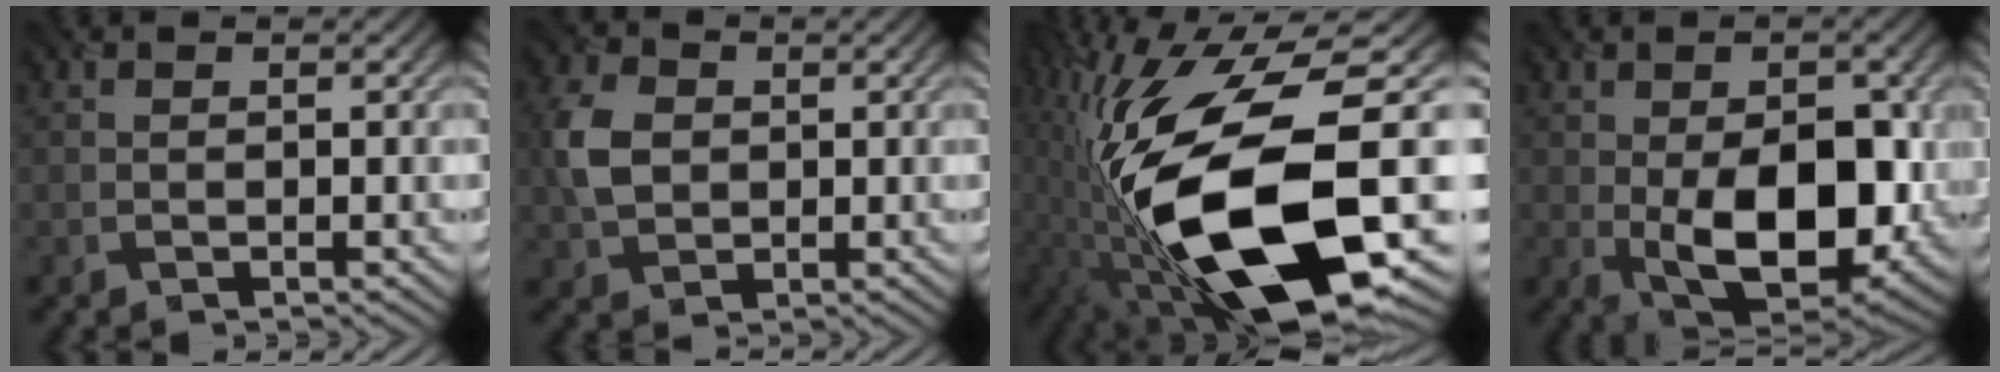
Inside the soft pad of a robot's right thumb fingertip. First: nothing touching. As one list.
[{"total": 4.9, "force": [0.4, 3.9, 2.9], "torque": [-0.080, 0.006, 0.005]}, {"total": 19.6, "force": [-5.8, 7.8, 17.1], "torque": [-0.341, -0.031, -0.092]}, {"total": 13.6, "force": [-2.2, 7.4, 11.1], "torque": [-0.171, -0.021, -0.027]}]